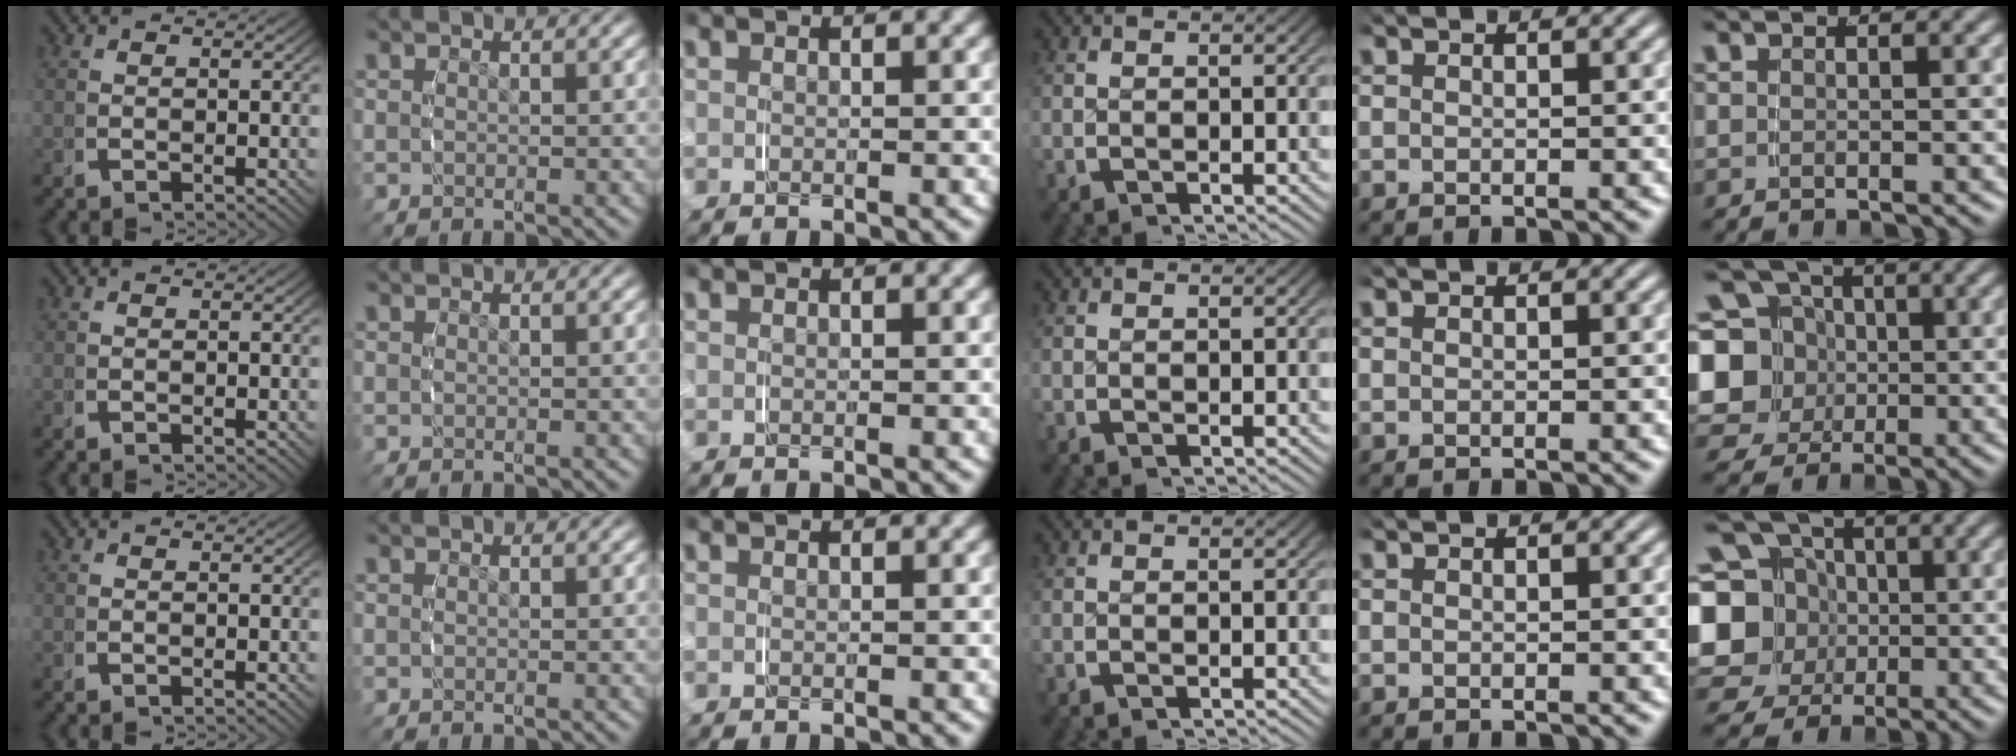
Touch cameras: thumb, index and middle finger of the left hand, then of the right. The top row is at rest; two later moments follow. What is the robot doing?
{"motion": "grasp_and_lifting", "object": "toothpaste"}